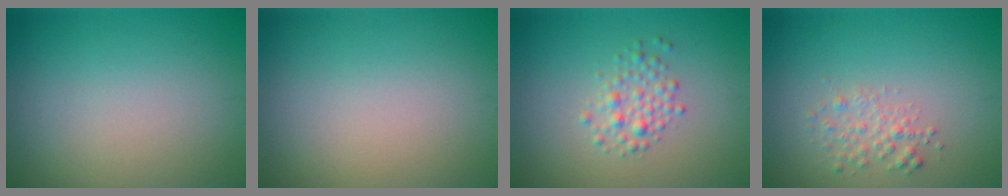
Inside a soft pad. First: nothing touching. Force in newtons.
{"total": 0.0}
{"total": 2.0, "press": 2.0, "slide": 0.0}
{"total": 1.7, "press": 1.7, "slide": 0.1}